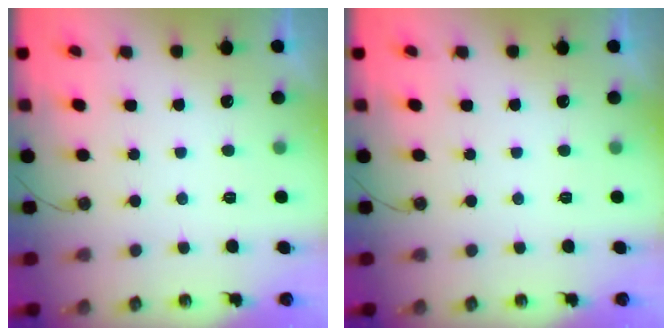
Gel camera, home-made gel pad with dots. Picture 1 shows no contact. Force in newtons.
{"total": 0.0}